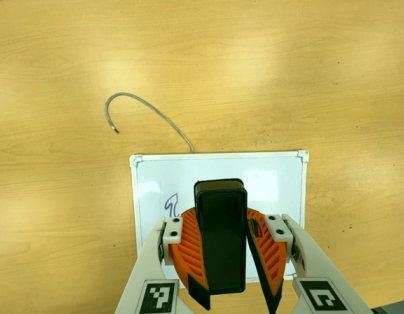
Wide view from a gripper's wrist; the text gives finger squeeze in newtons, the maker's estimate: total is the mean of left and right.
{"total": 10.1, "left": 10.2, "right": 10.1}